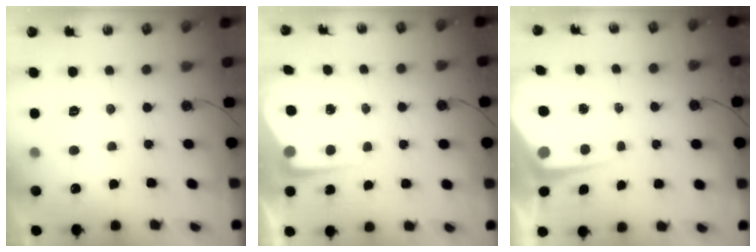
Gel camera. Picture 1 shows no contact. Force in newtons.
{"total": 5.2, "press": 5.2, "slide": 0.2}
{"total": 5.9, "press": 5.9, "slide": 0.6}